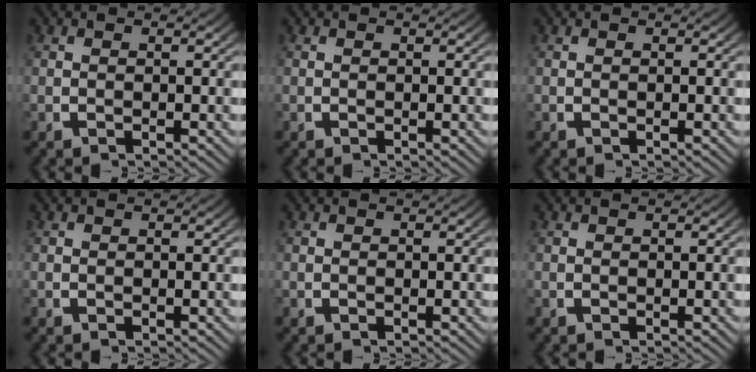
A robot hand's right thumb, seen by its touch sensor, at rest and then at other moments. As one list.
[{"total": 0.0}, {"total": 0.0}, {"total": 0.0}, {"total": 0.0}, {"total": 0.0}]